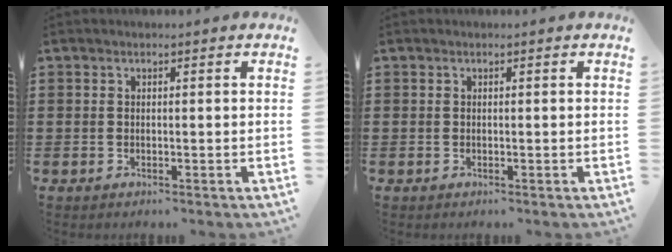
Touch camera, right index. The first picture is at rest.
{"total": 0.0}